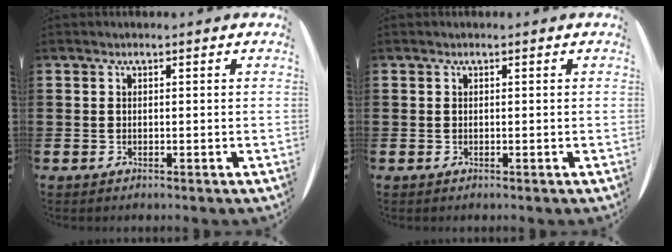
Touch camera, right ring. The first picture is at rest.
{"total": 0.0}